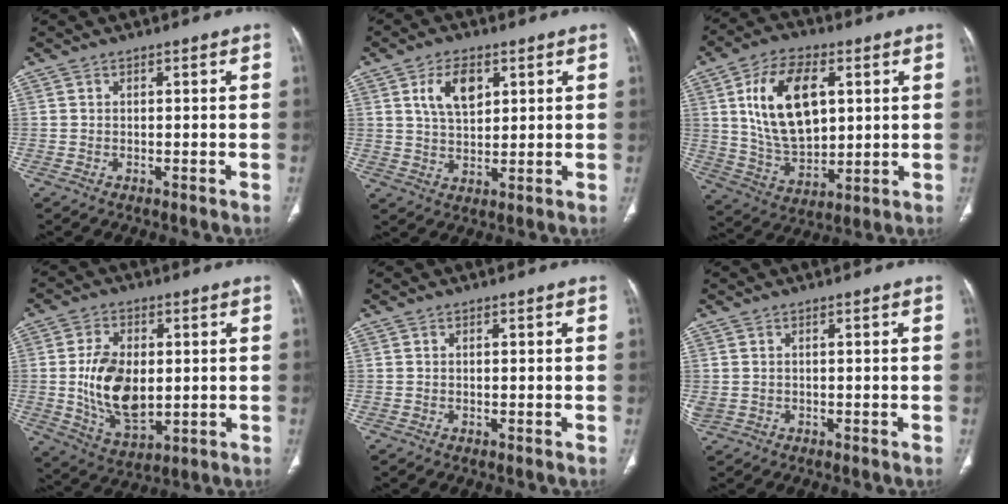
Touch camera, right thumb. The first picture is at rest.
{"total": 7.6, "force": [3.0, 4.3, 5.5], "torque": [-0.086, -0.012, 0.060]}
{"total": 17.5, "force": [4.6, 10.0, 13.7], "torque": [-0.223, -0.013, 0.092]}
{"total": 13.4, "force": [0.2, 8.0, 10.8], "torque": [-0.183, -0.013, 0.016]}
{"total": 0.0}
{"total": 1.5, "force": [0.1, 1.1, 1.1], "torque": [-0.043, 0.003, 0.007]}